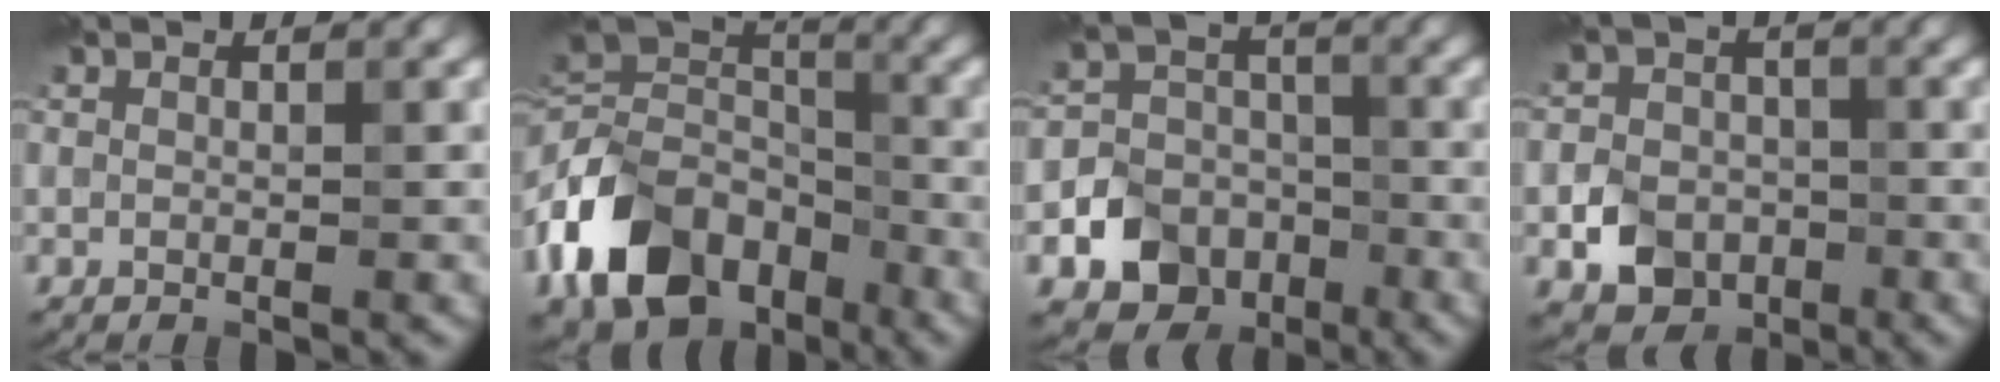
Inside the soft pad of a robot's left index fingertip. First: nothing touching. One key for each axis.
{"total": 12.3, "fx": -5.6, "fy": 8.4, "fz": 7.1, "tx": -0.160, "ty": 0.010, "tz": -0.122}
{"total": 9.3, "fx": -4.6, "fy": 7.6, "fz": 2.7, "tx": -0.023, "ty": -0.025, "tz": -0.093}
{"total": 4.9, "fx": -2.0, "fy": 3.9, "fz": 2.3, "tx": -0.033, "ty": -0.003, "tz": -0.043}